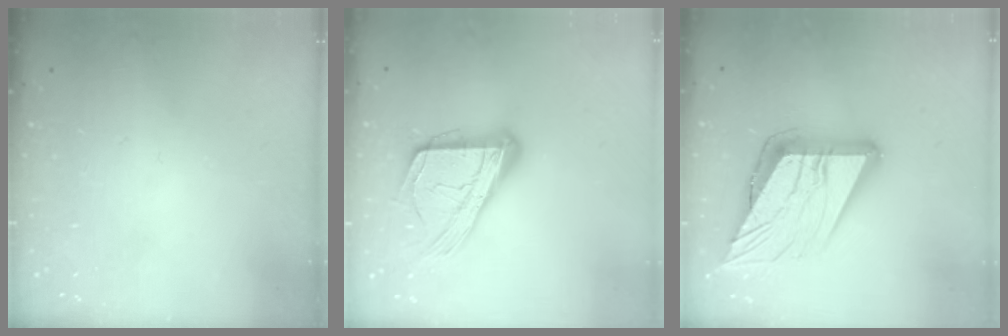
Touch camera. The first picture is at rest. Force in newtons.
{"total": 18.8, "press": 18.7, "slide": 2.4}
{"total": 24.2, "press": 24.1, "slide": 2.8}